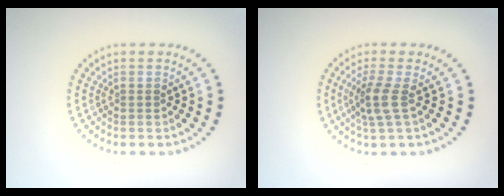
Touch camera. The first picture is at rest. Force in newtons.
{"total": 2.6, "press": 2.0, "slide": 1.6}